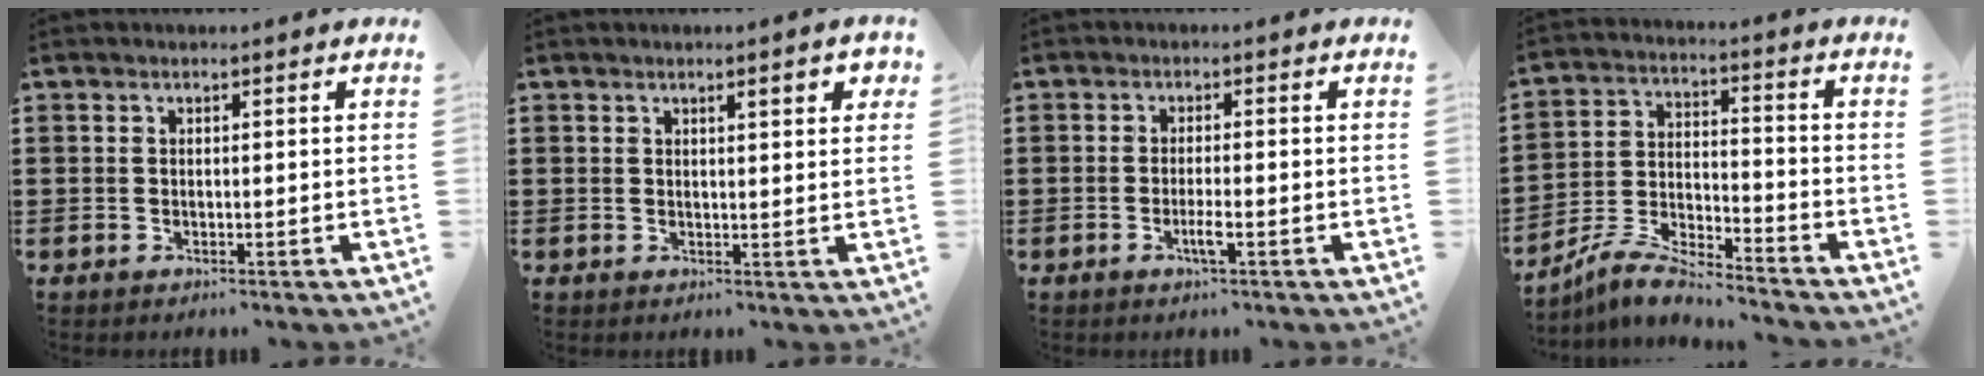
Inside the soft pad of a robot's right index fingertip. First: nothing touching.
{"total": 2.6, "force": [1.2, 0.5, 2.3], "torque": [-0.037, 0.001, 0.016]}
{"total": 2.7, "force": [-1.2, 0.1, 2.4], "torque": [-0.048, -0.005, -0.025]}
{"total": 6.8, "force": [-6.5, 0.6, 2.0], "torque": [-0.056, 0.001, -0.130]}